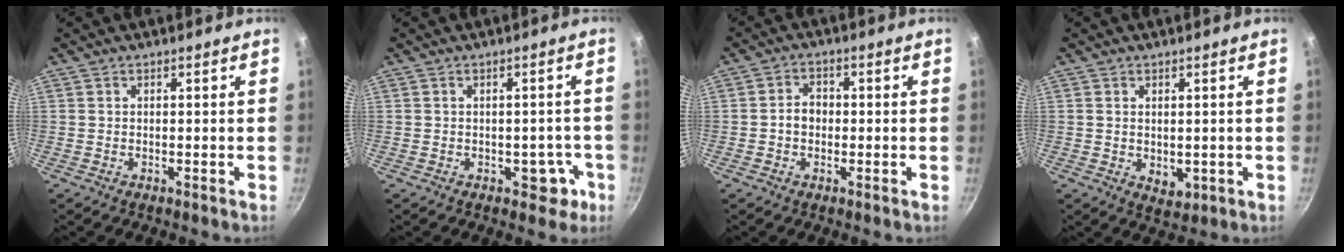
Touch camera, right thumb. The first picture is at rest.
{"total": 4.6, "force": [-1.8, 3.1, 2.9], "torque": [-0.007, 0.023, -0.012]}
{"total": 3.8, "force": [-0.5, 3.1, 2.2], "torque": [-0.019, 0.015, -0.011]}
{"total": 3.5, "force": [0.1, 2.5, 2.5], "torque": [-0.035, -0.010, 0.006]}